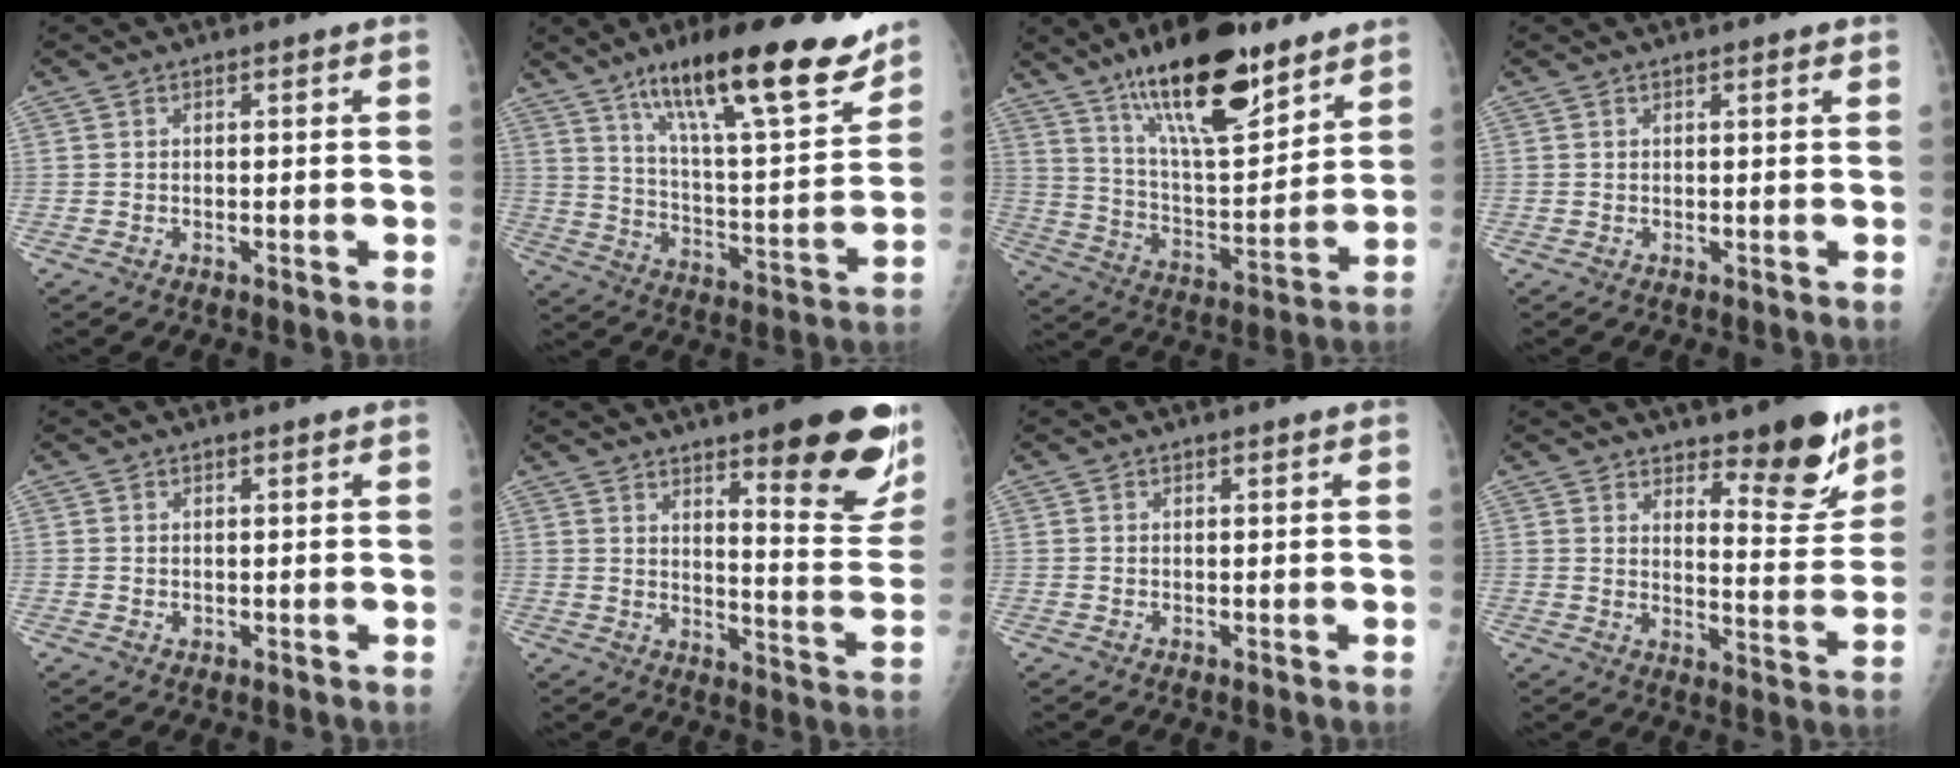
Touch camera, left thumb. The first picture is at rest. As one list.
[{"total": 24.2, "force": [16.1, 5.6, 17.2], "torque": [-0.241, -0.065, 0.261]}, {"total": 22.1, "force": [14.6, 7.2, 14.9], "torque": [-0.219, -0.070, 0.251]}, {"total": 1.0, "force": [0.6, 0.1, 0.7], "torque": [-0.009, -0.001, 0.008]}, {"total": 0.5, "force": [0.2, 0.5, 0.2], "torque": [0.002, -0.001, 0.003]}, {"total": 20.5, "force": [11.9, 4.4, 16.0], "torque": [-0.171, -0.074, 0.165]}, {"total": 0.0}, {"total": 11.6, "force": [8.4, 3.7, 7.2], "torque": [-0.059, -0.070, 0.128]}]